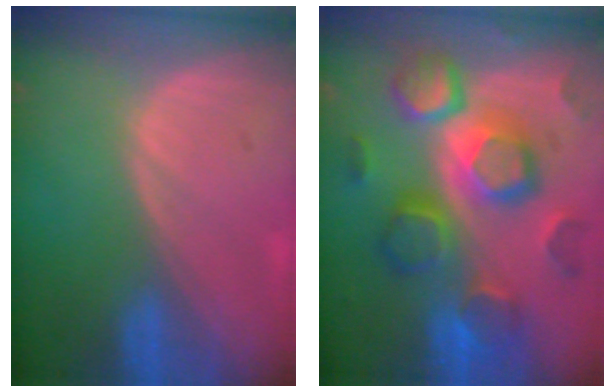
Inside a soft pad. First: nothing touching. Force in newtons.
{"total": 12.5, "press": 12.4, "slide": 1.1}